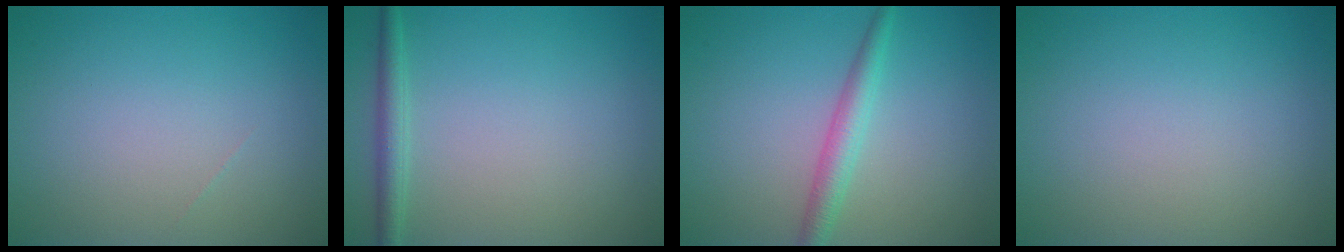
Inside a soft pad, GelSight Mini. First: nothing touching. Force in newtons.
{"total": 1.8, "press": 1.8, "slide": 0.1}
{"total": 2.5, "press": 2.5, "slide": 0.0}
{"total": 0.0}